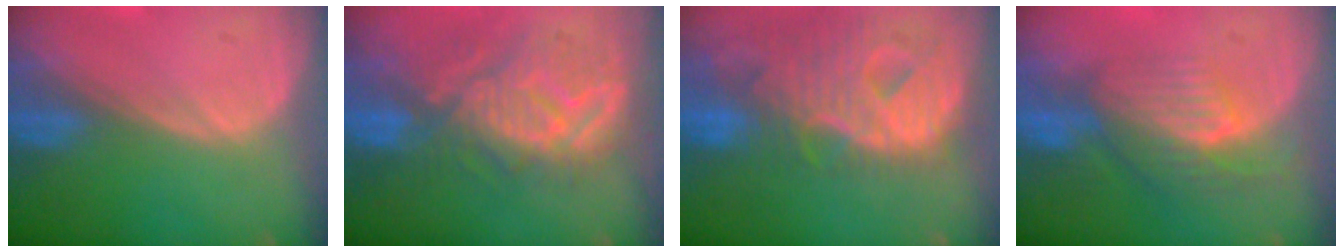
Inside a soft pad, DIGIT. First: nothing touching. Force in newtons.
{"total": 10.4, "press": 10.1, "slide": 2.8}
{"total": 12.9, "press": 10.9, "slide": 6.9}
{"total": 8.1, "press": 7.2, "slide": 3.6}